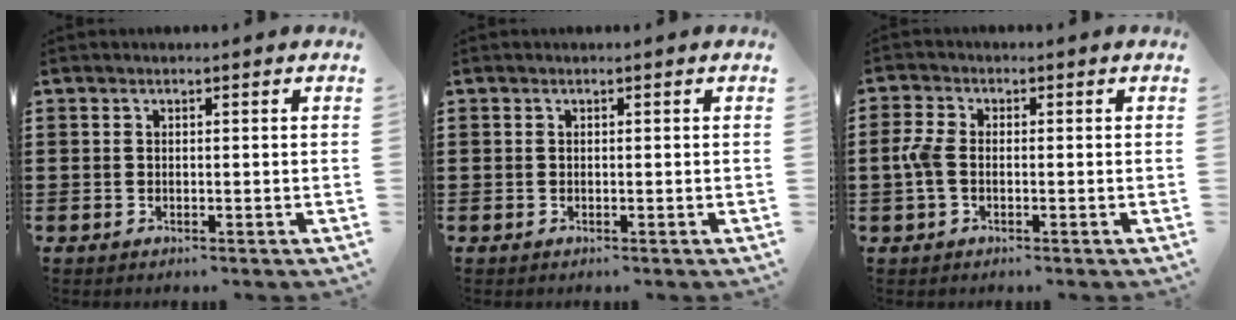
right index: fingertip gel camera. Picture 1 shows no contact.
{"total": 0.0}
{"total": 3.4, "force": [-0.7, 2.0, 2.7], "torque": [-0.081, -0.006, -0.021]}